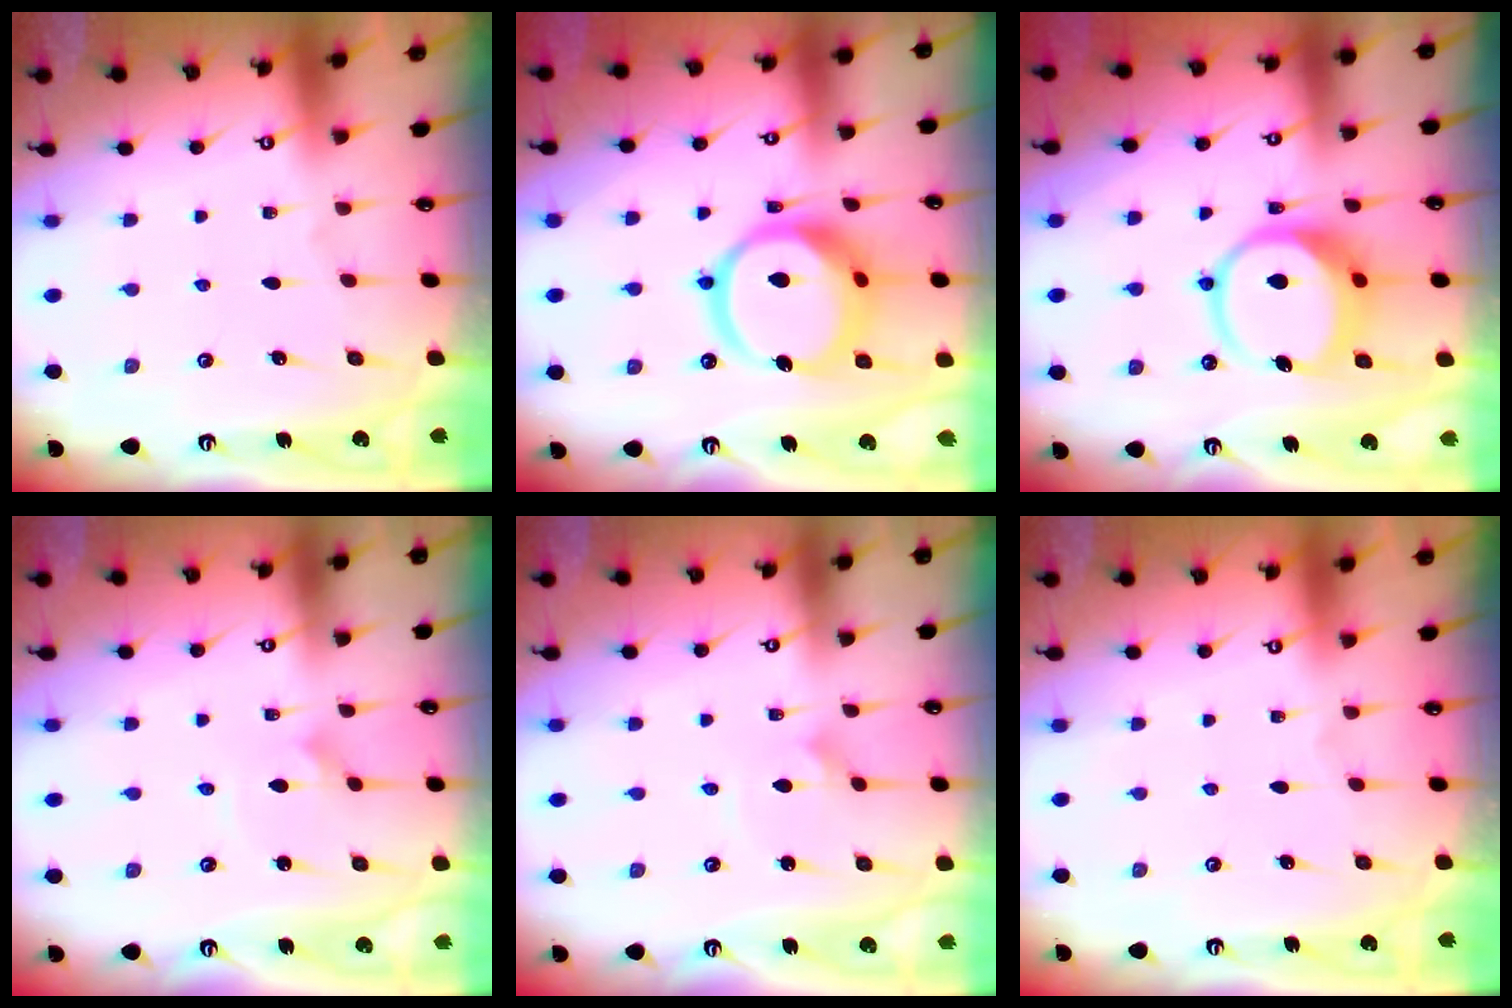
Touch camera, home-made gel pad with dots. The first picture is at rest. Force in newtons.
{"total": 17.3, "press": 17.2, "slide": 2.0}
{"total": 10.3, "press": 10.2, "slide": 1.4}
{"total": 1.7, "press": 1.6, "slide": 0.1}
{"total": 1.7, "press": 1.6, "slide": 0.1}
{"total": 0.0}